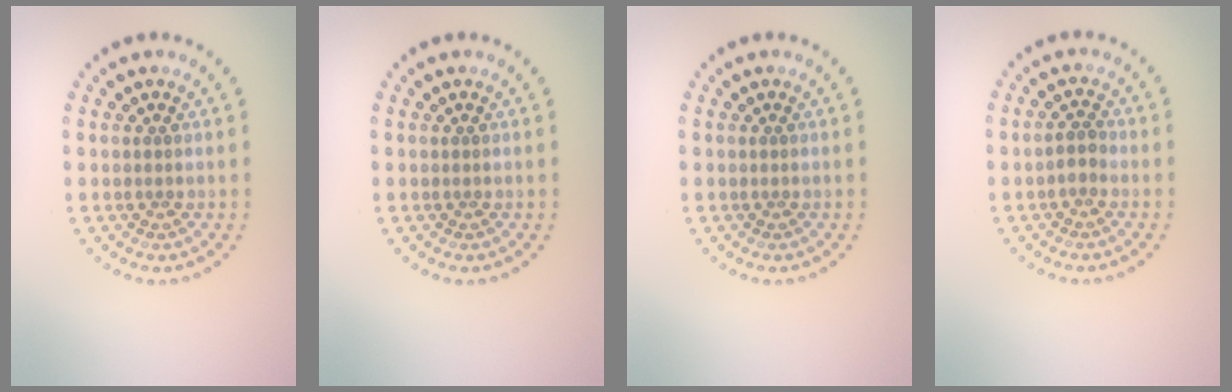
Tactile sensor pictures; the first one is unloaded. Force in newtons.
{"total": 0.0}
{"total": 0.0}
{"total": 1.1, "press": 1.0, "slide": 0.5}